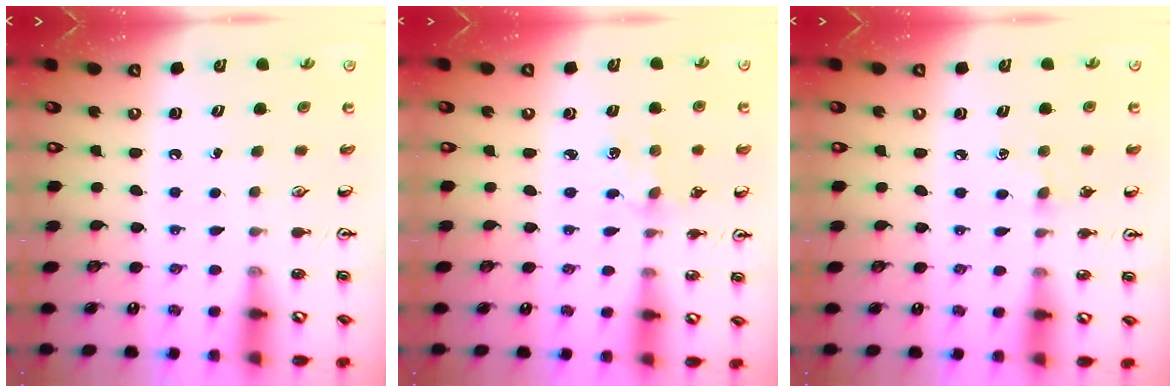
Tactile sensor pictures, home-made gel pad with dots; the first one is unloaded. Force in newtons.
{"total": 4.5, "press": 4.5, "slide": 0.5}
{"total": 6.9, "press": 6.8, "slide": 0.6}